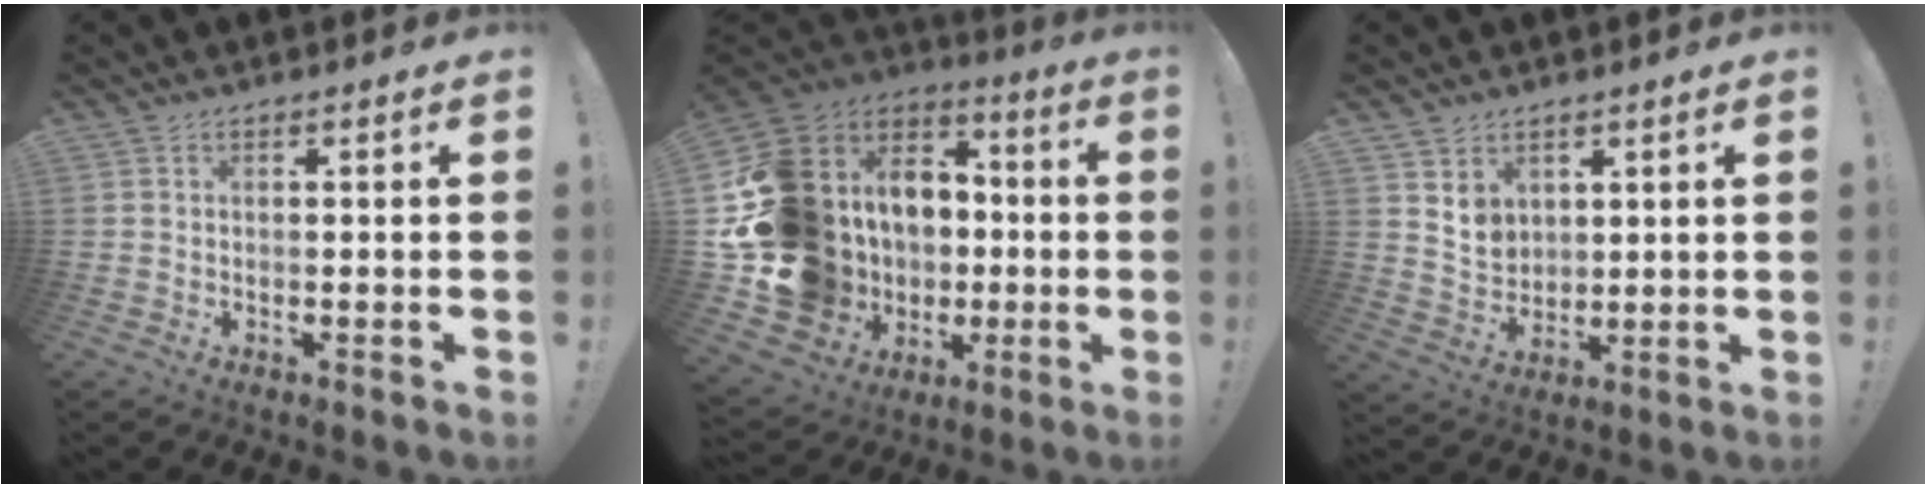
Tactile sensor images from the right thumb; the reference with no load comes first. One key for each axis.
{"total": 22.4, "fx": -1.1, "fy": 19.4, "fz": 11.0, "tx": -0.231, "ty": -0.020, "tz": 0.061}
{"total": 6.9, "fx": 4.3, "fy": 5.1, "fz": 1.7, "tx": -0.023, "ty": -0.032, "tz": 0.084}